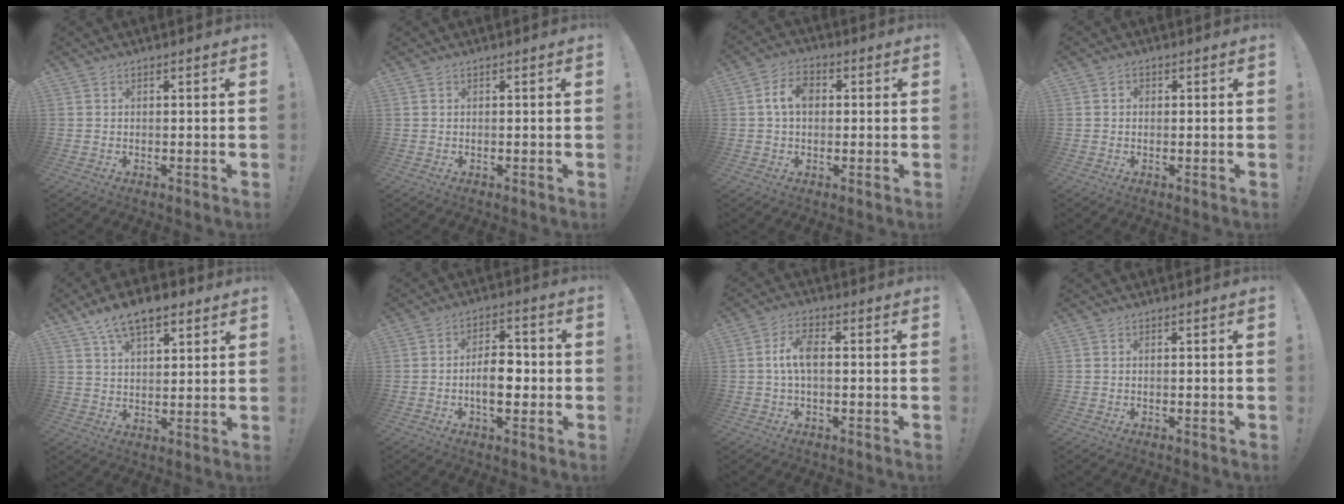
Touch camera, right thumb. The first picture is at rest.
{"total": 0.0}
{"total": 7.3, "force": [0.9, 4.9, 5.3], "torque": [-0.092, 0.017, 0.018]}
{"total": 1.2, "force": [0.0, 1.1, 0.5], "torque": [-0.010, 0.005, -0.002]}
{"total": 10.9, "force": [6.8, 5.1, 6.8], "torque": [-0.109, -0.020, 0.124]}
{"total": 8.8, "force": [-1.8, 5.2, 6.9], "torque": [-0.113, 0.012, -0.036]}
{"total": 6.7, "force": [0.1, 3.2, 5.9], "torque": [-0.126, 0.013, 0.003]}
{"total": 0.0}